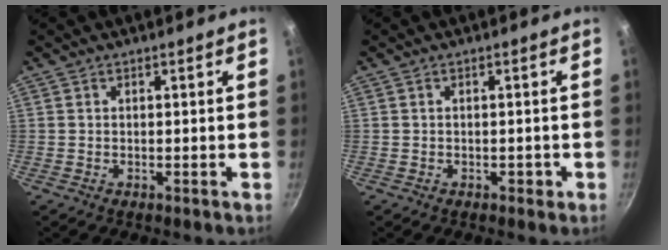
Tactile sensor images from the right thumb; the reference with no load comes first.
{"total": 0.9, "force": [-0.3, 0.7, 0.6], "torque": [0.000, 0.009, -0.003]}